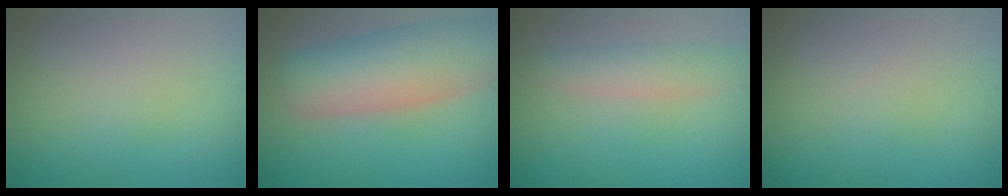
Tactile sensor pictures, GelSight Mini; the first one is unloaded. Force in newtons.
{"total": 8.8, "press": 8.7, "slide": 0.6}
{"total": 2.6, "press": 2.6, "slide": 0.1}
{"total": 0.0}